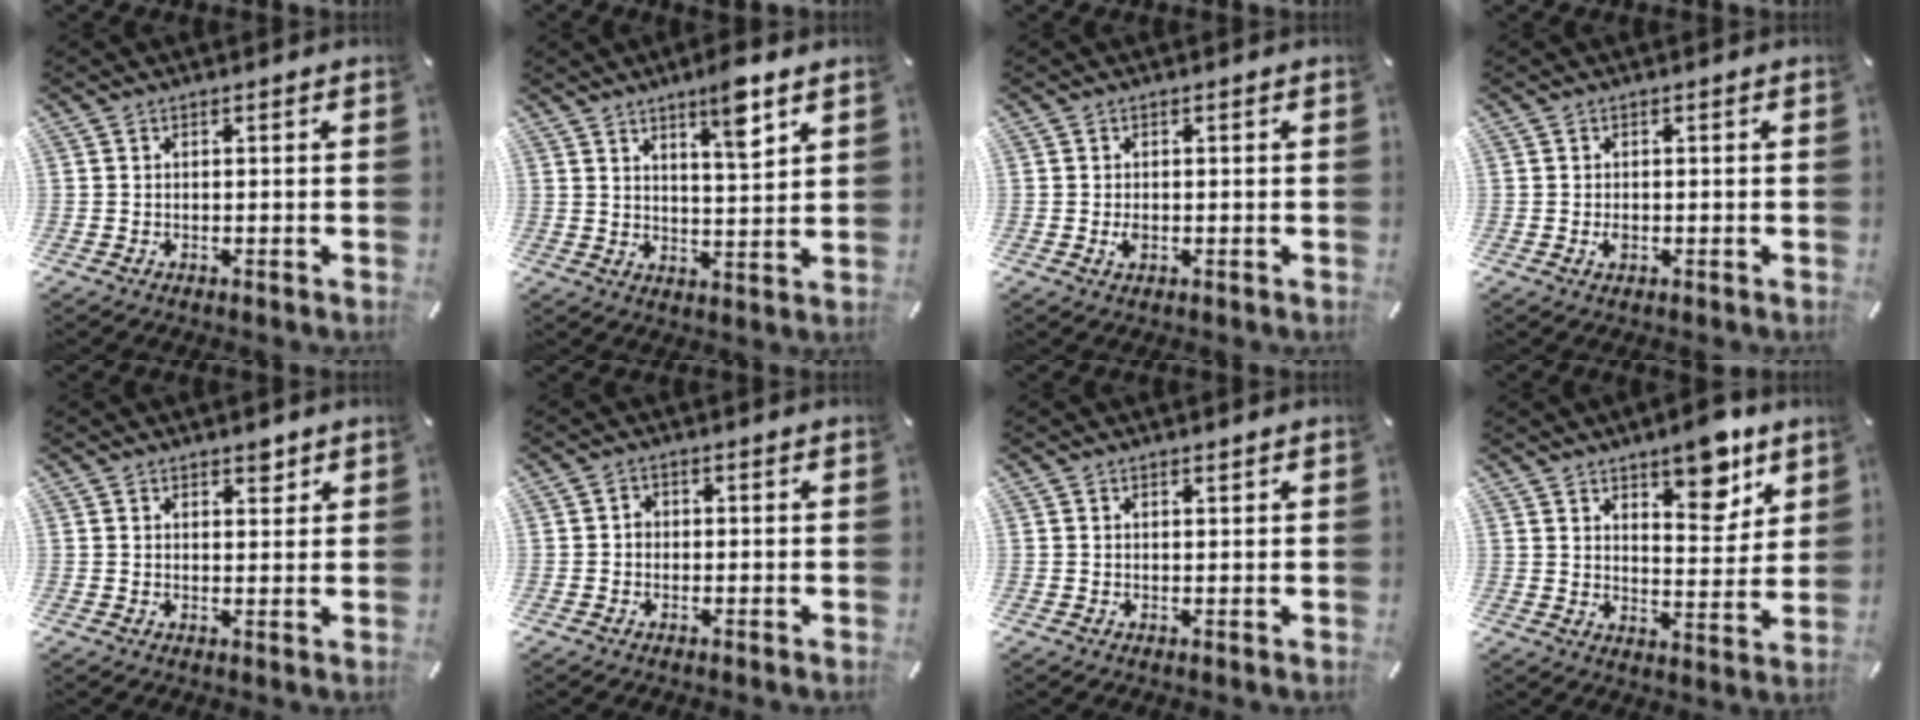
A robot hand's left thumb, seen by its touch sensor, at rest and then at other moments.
{"total": 8.0, "force": [5.8, 1.4, 5.2], "torque": [-0.071, -0.039, 0.093]}
{"total": 1.4, "force": [-0.1, 0.8, 1.2], "torque": [-0.024, 0.000, -0.002]}
{"total": 1.1, "force": [-0.2, 0.6, 0.9], "torque": [-0.017, 0.001, -0.004]}
{"total": 2.7, "force": [2.0, 1.5, 0.9], "torque": [0.009, -0.014, 0.031]}
{"total": 1.3, "force": [-0.3, 1.1, 0.6], "torque": [-0.013, 0.006, -0.008]}
{"total": 0.6, "force": [0.6, 0.2, 0.2], "torque": [-0.005, -0.001, 0.012]}
{"total": 10.9, "force": [7.8, 4.6, 6.1], "torque": [-0.071, -0.050, 0.130]}